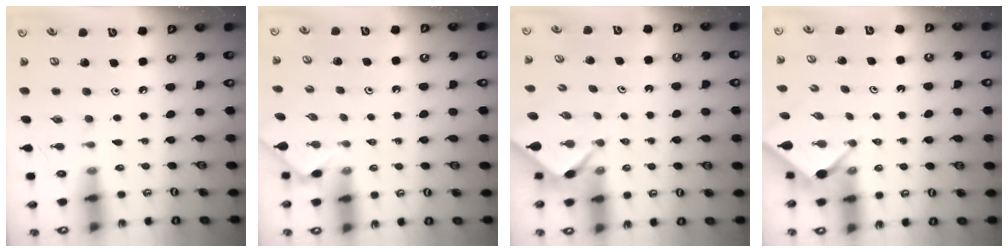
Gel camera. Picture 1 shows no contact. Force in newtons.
{"total": 1.3, "press": 1.2, "slide": 0.4}
{"total": 2.3, "press": 2.3, "slide": 0.1}
{"total": 2.4, "press": 2.4, "slide": 0.3}